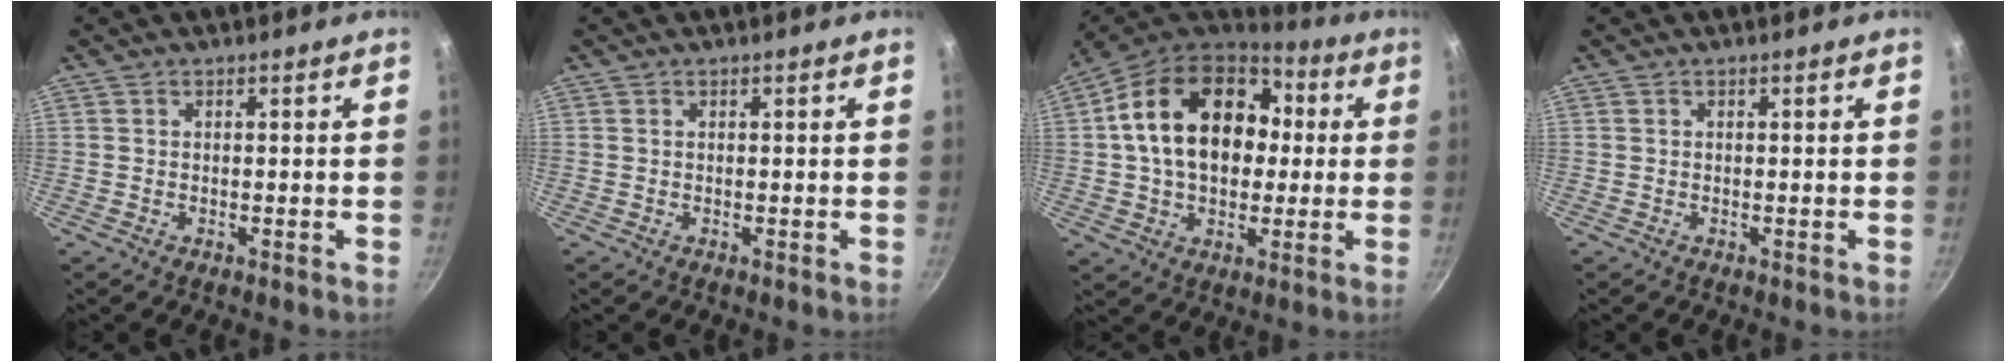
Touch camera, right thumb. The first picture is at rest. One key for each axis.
{"total": 0.0}
{"total": 21.2, "fx": 3.1, "fy": 15.0, "fz": 14.6, "tx": -0.220, "ty": 0.030, "tz": 0.045}
{"total": 0.0}